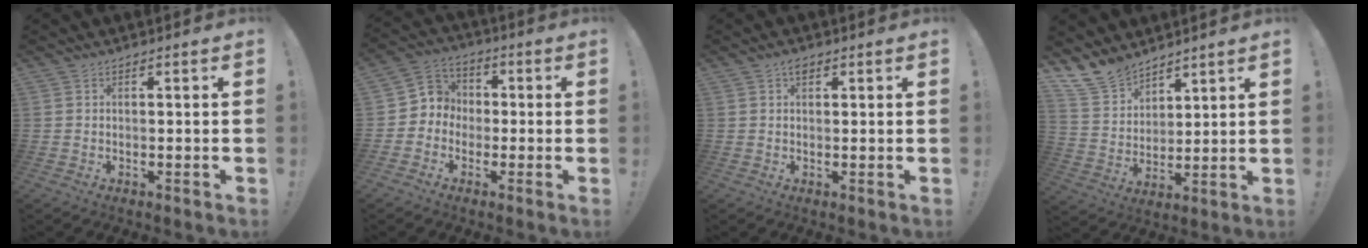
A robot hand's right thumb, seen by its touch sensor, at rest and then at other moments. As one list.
[{"total": 6.8, "force": [-2.1, 6.3, 1.2], "torque": [-0.010, 0.019, -0.033]}, {"total": 2.1, "force": [1.4, 1.1, 1.1], "torque": [-0.011, 0.000, 0.020]}, {"total": 11.3, "force": [9.6, 5.6, 2.3], "torque": [-0.060, -0.069, 0.190]}]